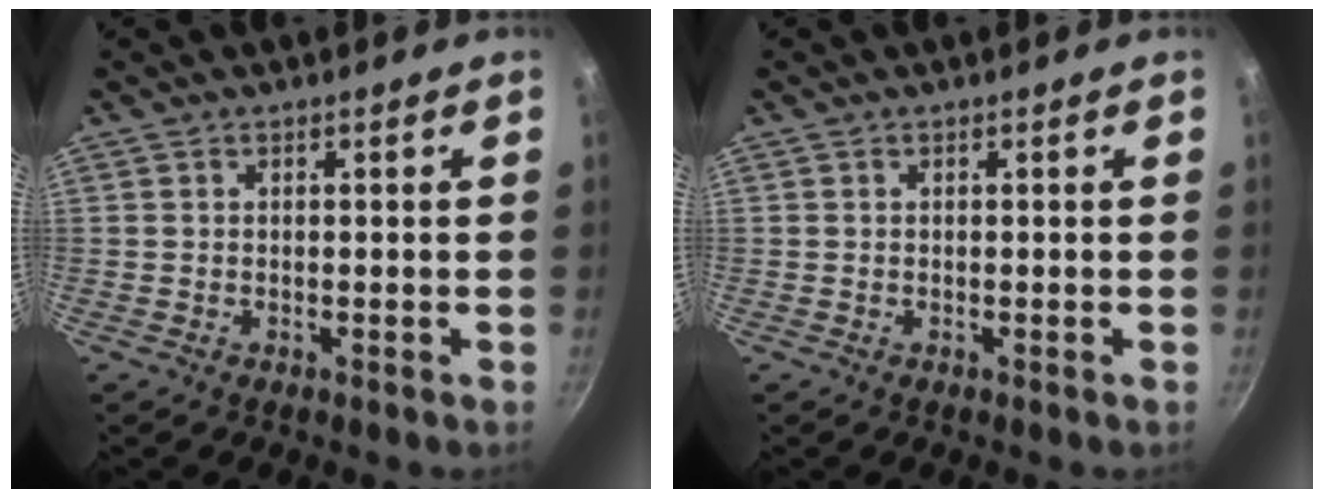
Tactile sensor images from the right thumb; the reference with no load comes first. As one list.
[{"total": 0.0}]